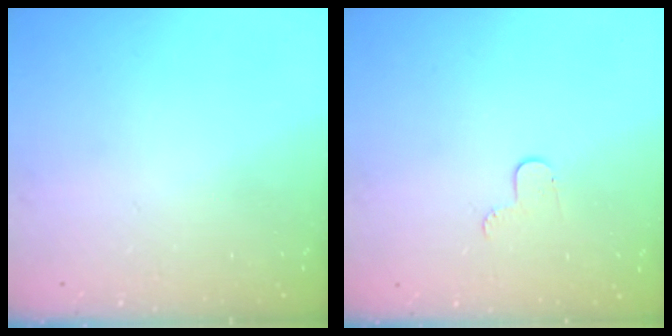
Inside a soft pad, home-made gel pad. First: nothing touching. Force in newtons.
{"total": 3.5, "press": 3.5, "slide": 0.4}